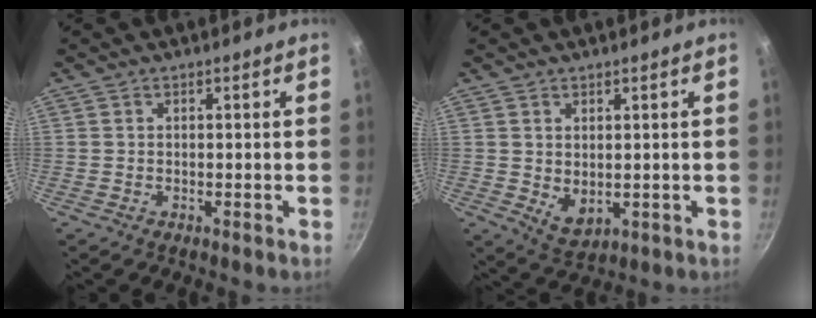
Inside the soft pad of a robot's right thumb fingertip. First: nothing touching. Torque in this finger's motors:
{"motor_torque": [-0.59, 0.17, 0.31, 0.49, 0.02]}